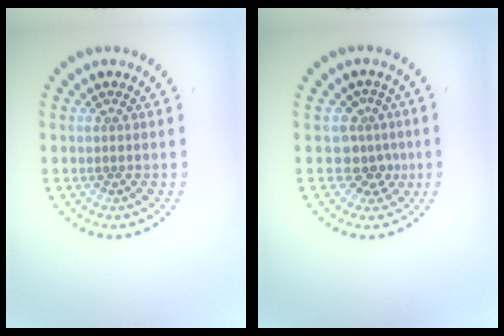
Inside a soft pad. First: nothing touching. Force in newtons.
{"total": 2.7, "press": 2.0, "slide": 1.8}